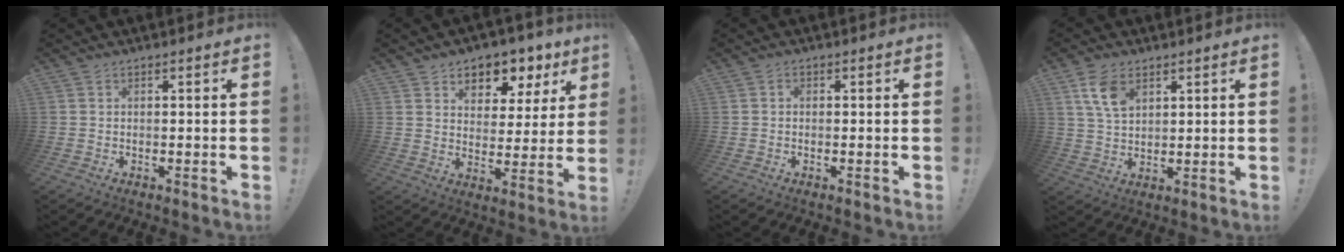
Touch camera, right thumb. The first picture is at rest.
{"total": 7.8, "force": [5.3, 5.2, 2.4], "torque": [-0.019, -0.050, 0.095]}
{"total": 0.8, "force": [-0.5, 0.5, 0.4], "torque": [-0.015, 0.005, -0.009]}
{"total": 8.6, "force": [4.4, 5.1, 5.3], "torque": [-0.093, -0.010, 0.087]}